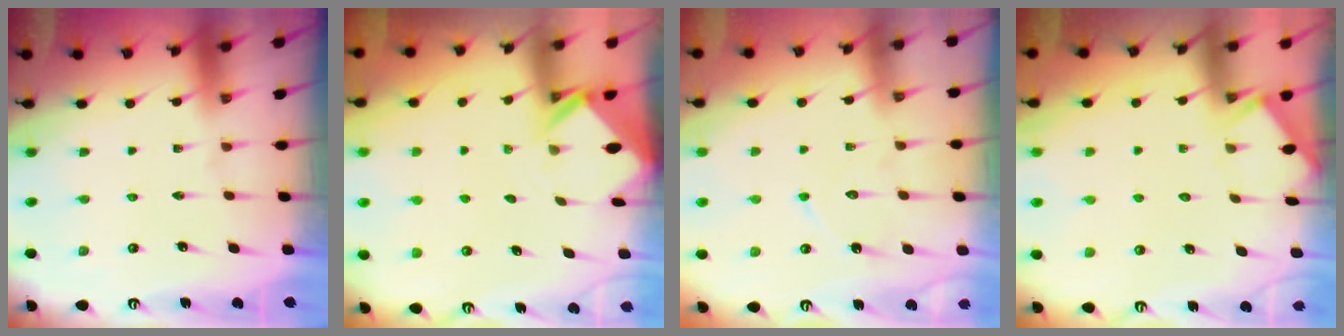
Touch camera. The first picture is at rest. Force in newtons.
{"total": 2.4, "press": 2.4, "slide": 0.1}
{"total": 6.7, "press": 6.6, "slide": 0.7}
{"total": 3.2, "press": 3.1, "slide": 0.4}